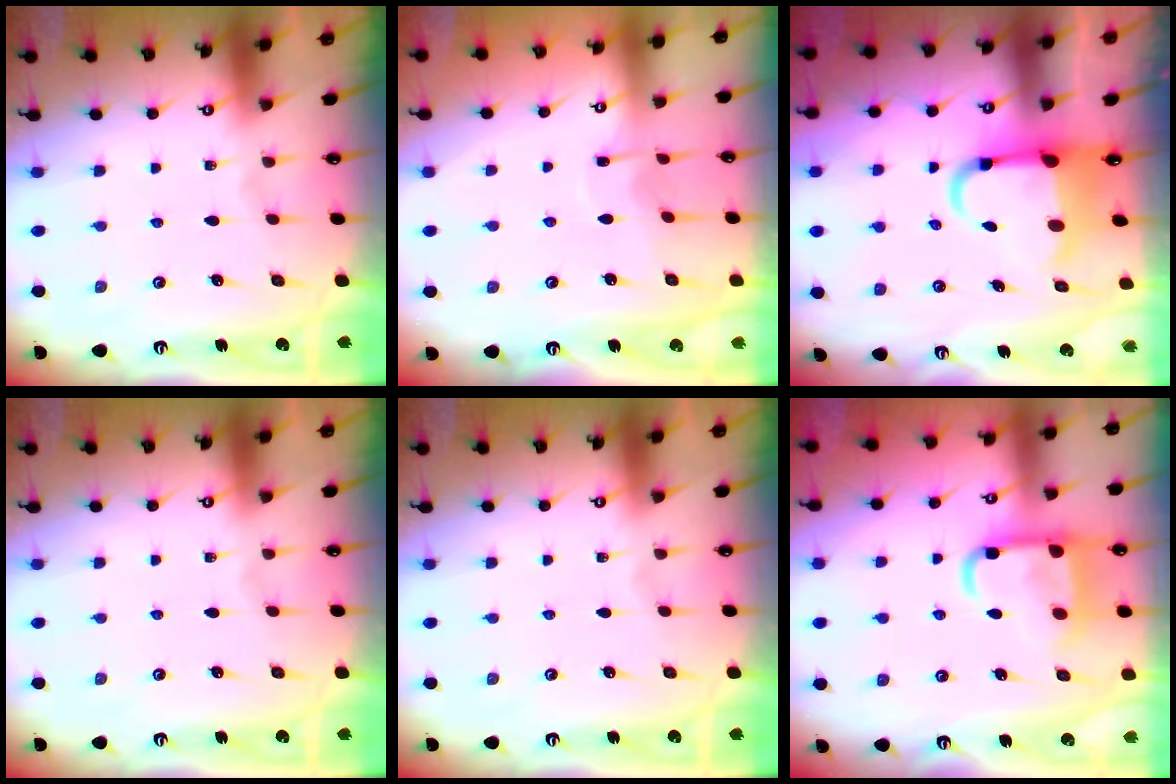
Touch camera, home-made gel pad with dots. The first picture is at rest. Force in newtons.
{"total": 2.8, "press": 2.8, "slide": 0.4}
{"total": 6.7, "press": 6.5, "slide": 1.6}
{"total": 0.0}
{"total": 0.0}
{"total": 13.2, "press": 13.2, "slide": 1.6}